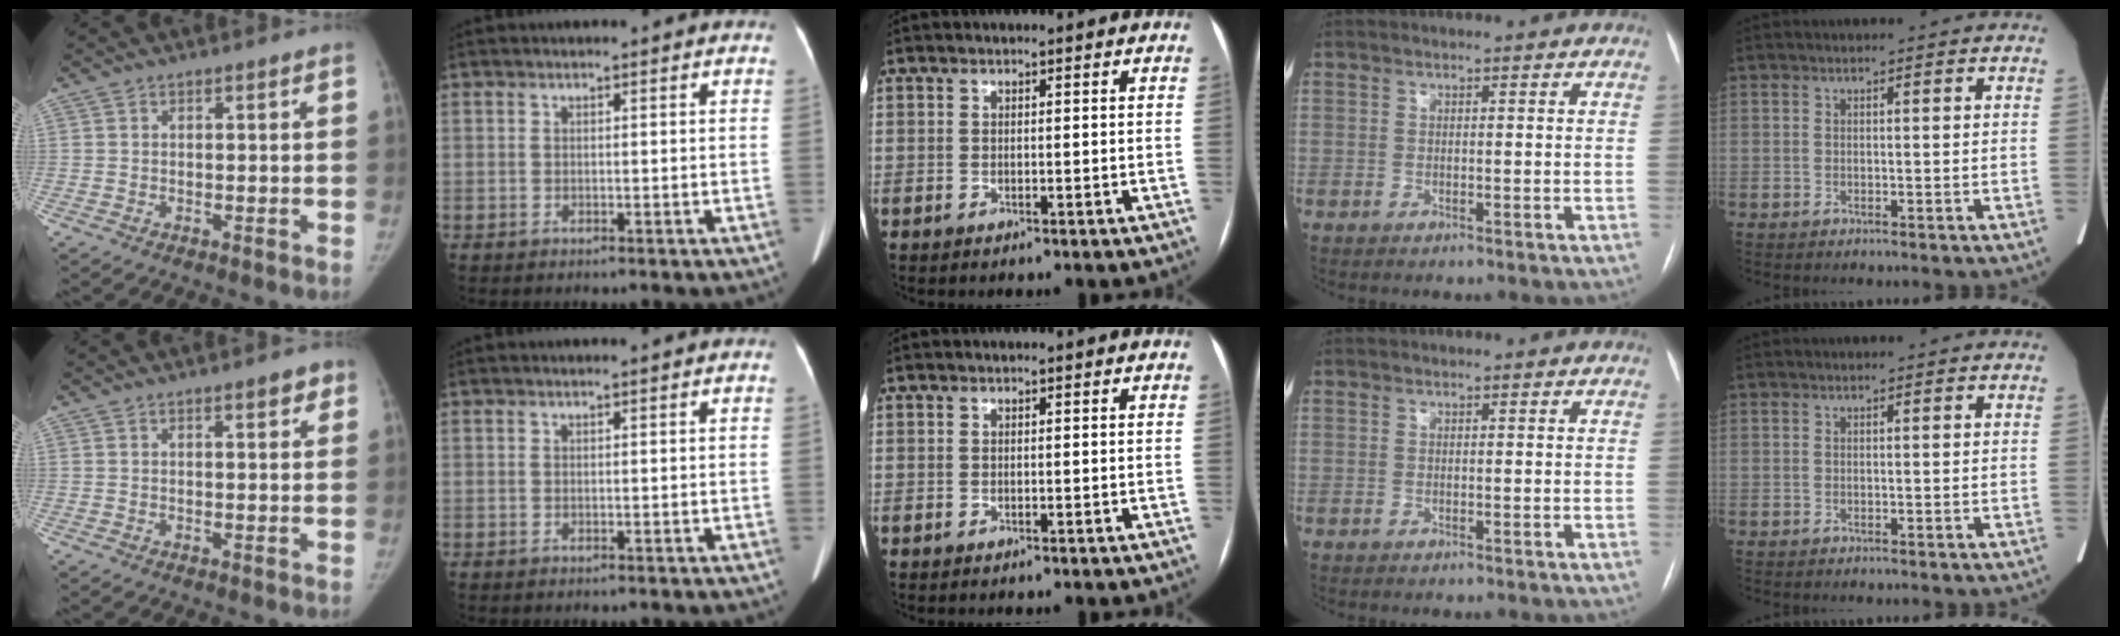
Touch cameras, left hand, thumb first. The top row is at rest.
{"thumb": {"total": 2.8, "force": [1.6, 1.0, 2.0], "torque": [-0.015, -0.005, 0.017]}}